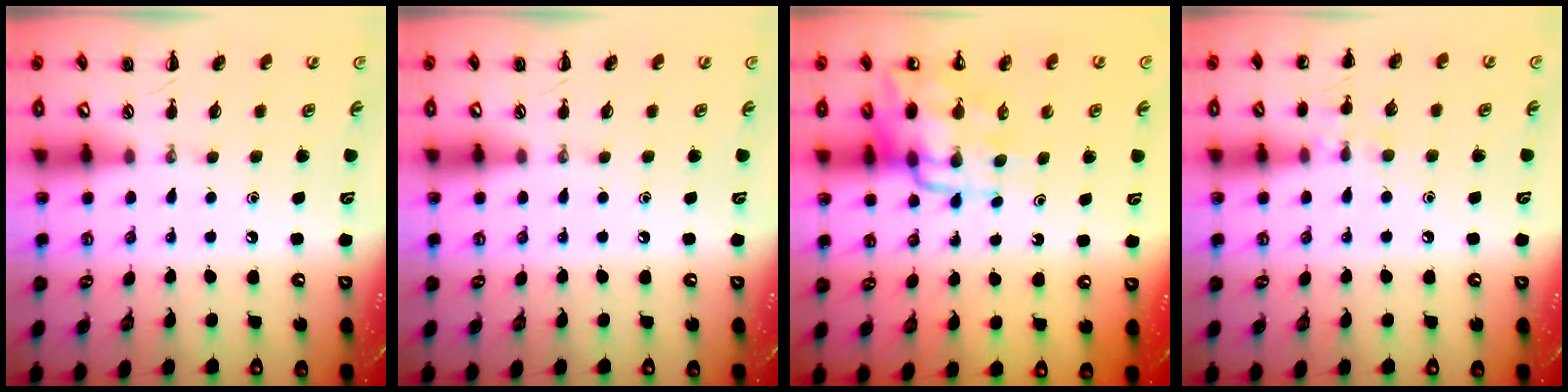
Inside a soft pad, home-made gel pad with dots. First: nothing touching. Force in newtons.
{"total": 0.0}
{"total": 13.7, "press": 13.3, "slide": 3.3}
{"total": 7.1, "press": 6.7, "slide": 2.2}